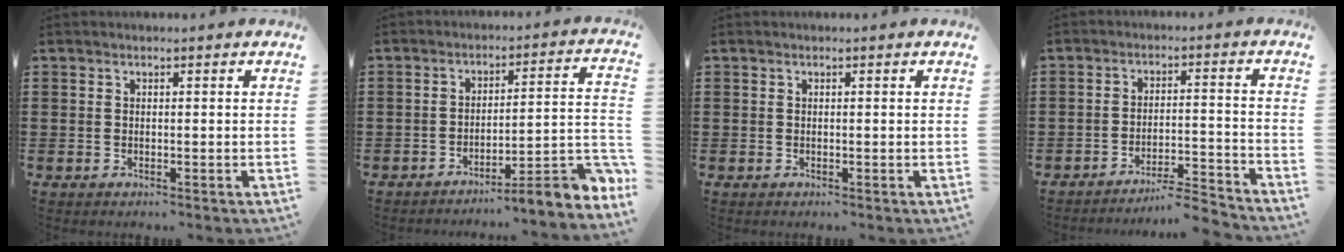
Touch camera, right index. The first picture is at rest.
{"total": 6.8, "force": [-4.7, 0.5, 4.9], "torque": [-0.068, -0.017, -0.089]}
{"total": 0.0}
{"total": 5.1, "force": [-4.8, -0.2, 1.6], "torque": [-0.031, -0.010, -0.097]}